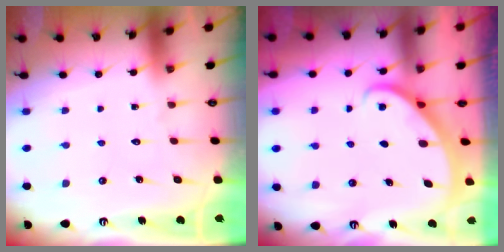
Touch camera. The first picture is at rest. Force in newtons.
{"total": 2.2, "press": 2.2, "slide": 0.1}